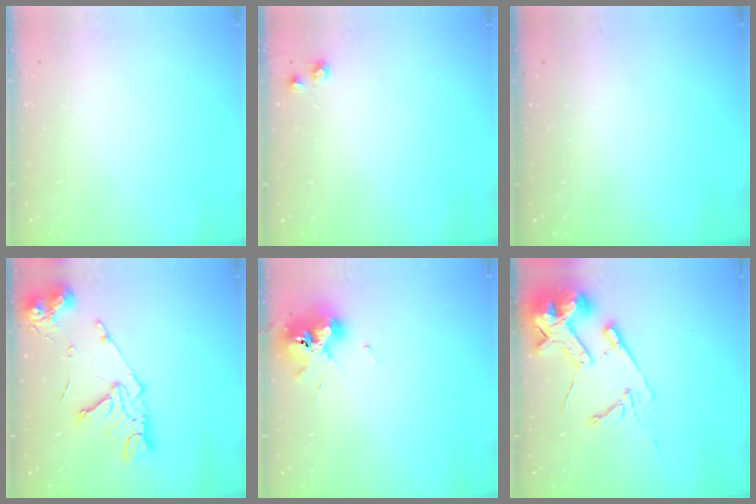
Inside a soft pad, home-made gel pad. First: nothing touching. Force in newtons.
{"total": 6.3, "press": 6.3, "slide": 0.5}
{"total": 0.0}
{"total": 16.1, "press": 16.1, "slide": 1.6}
{"total": 12.1, "press": 12.0, "slide": 0.9}
{"total": 16.8, "press": 16.6, "slide": 2.2}